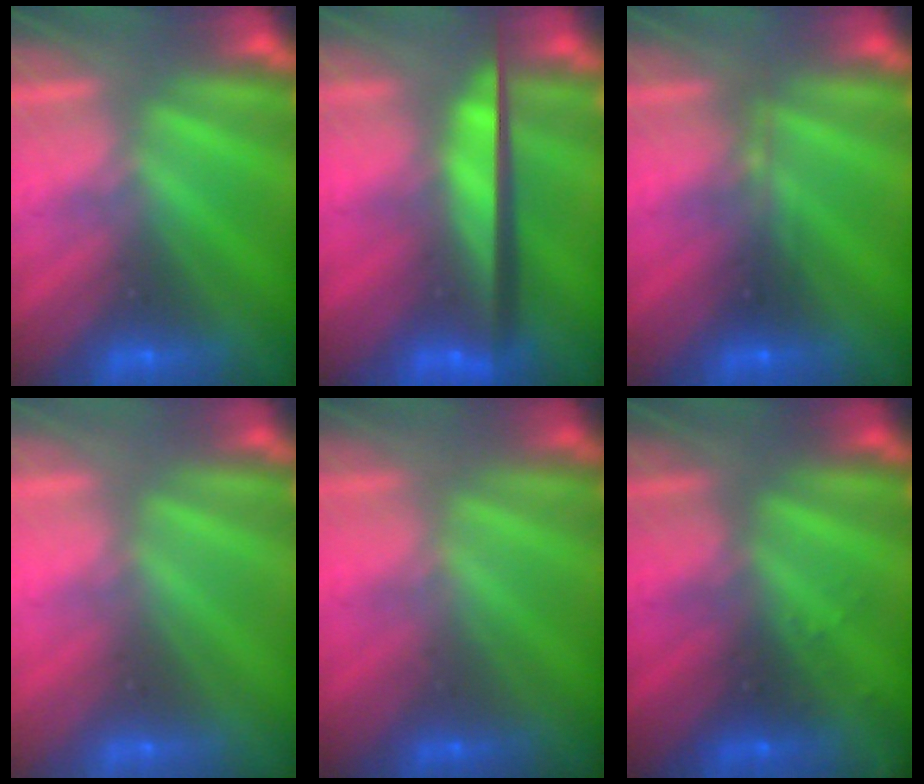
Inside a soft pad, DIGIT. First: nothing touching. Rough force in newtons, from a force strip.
{"total": 10.2}
{"total": 2.3}
{"total": 2.8}
{"total": 1.8}
{"total": 2.9}